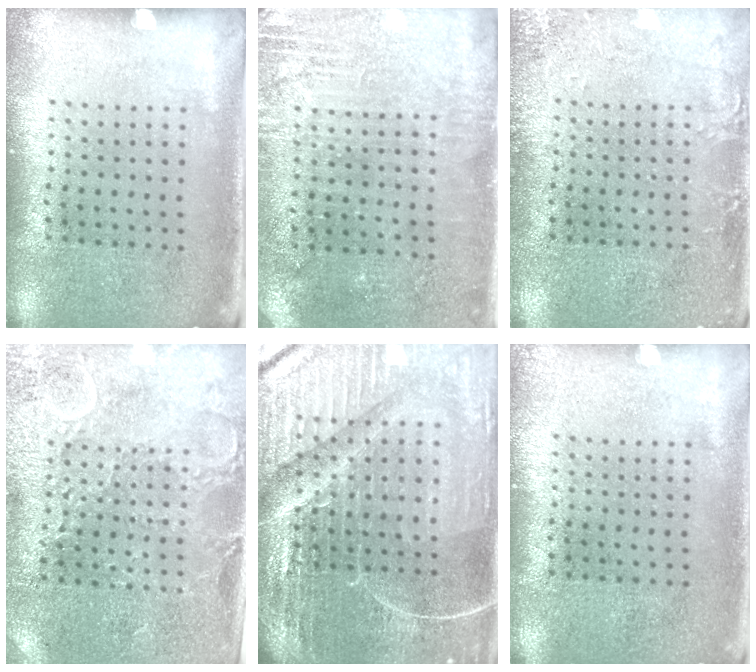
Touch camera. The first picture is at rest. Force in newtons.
{"total": 2.8, "press": 2.7, "slide": 0.8}
{"total": 2.1, "press": 2.1, "slide": 0.1}
{"total": 2.9, "press": 2.9, "slide": 0.4}
{"total": 5.3, "press": 4.9, "slide": 1.9}
{"total": 0.0}